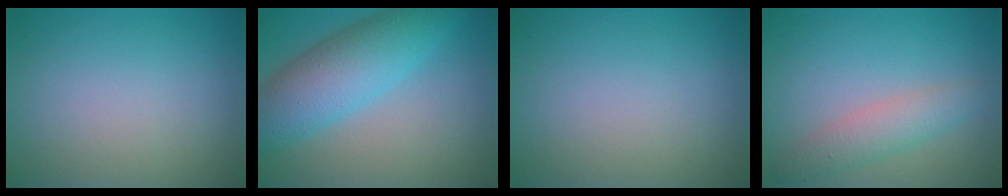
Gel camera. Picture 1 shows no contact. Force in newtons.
{"total": 7.5, "press": 7.5, "slide": 0.2}
{"total": 0.0}
{"total": 2.9, "press": 2.9, "slide": 0.1}